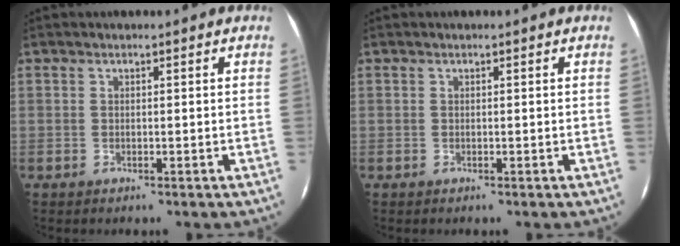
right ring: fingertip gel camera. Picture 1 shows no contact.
{"total": 0.0}